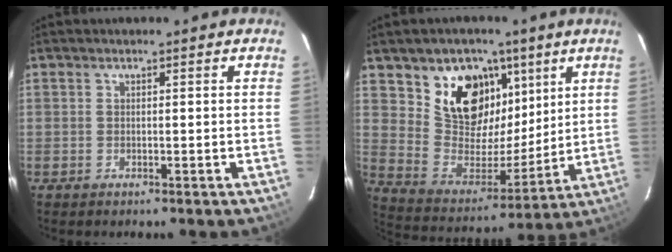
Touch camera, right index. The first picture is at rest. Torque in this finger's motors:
{"motor_torque": [0.85, 0.76, 0.38, 0.10]}